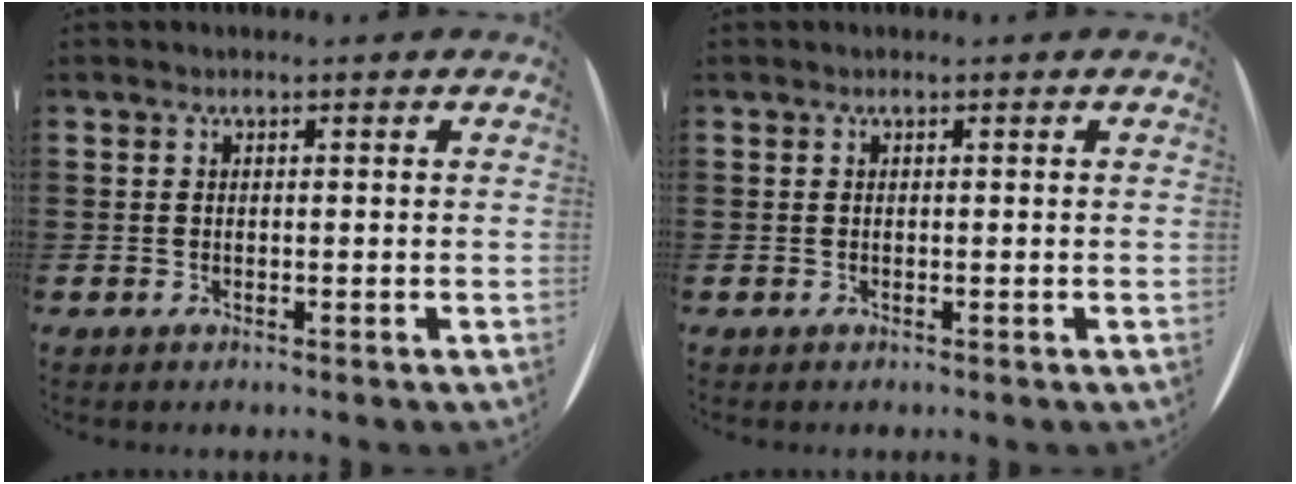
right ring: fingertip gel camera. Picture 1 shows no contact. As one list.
[{"total": 0.0}]